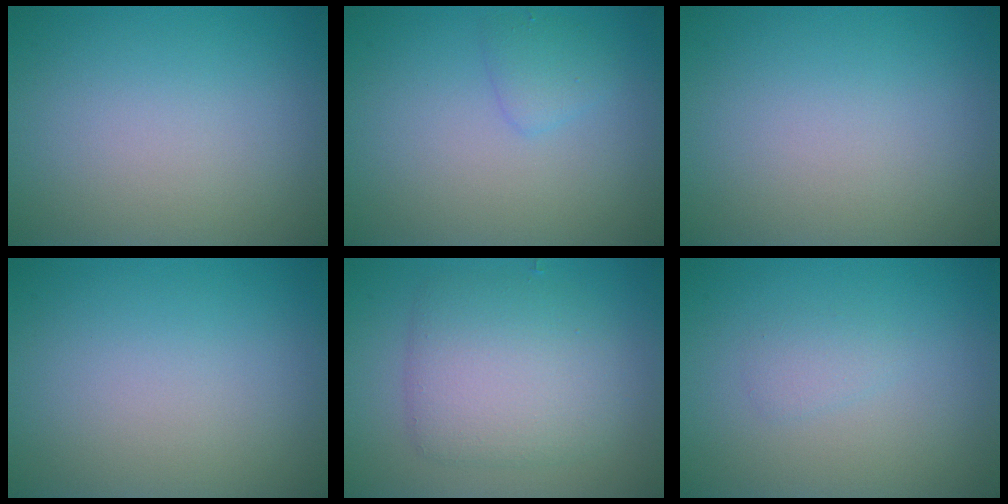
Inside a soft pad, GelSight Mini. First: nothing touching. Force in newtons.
{"total": 1.4, "press": 1.4, "slide": 0.1}
{"total": 0.0}
{"total": 0.0}
{"total": 5.1, "press": 5.1, "slide": 0.1}
{"total": 1.0, "press": 1.0, "slide": 0.1}